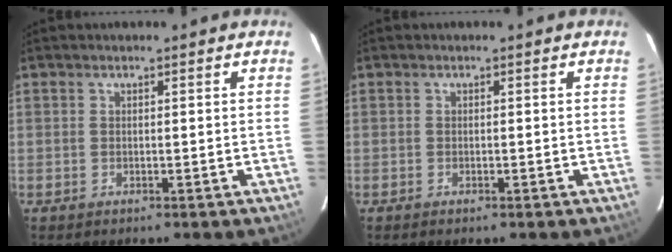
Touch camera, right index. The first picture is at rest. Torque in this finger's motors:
{"motor_torque": [0.05, 0.00, 0.14, 0.01]}